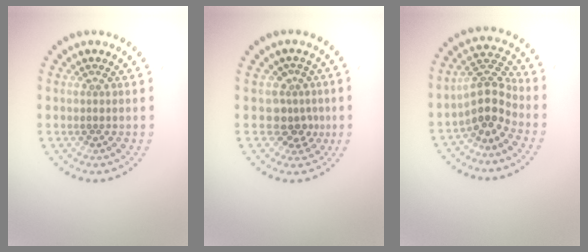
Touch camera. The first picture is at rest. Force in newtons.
{"total": 2.6, "press": 1.9, "slide": 1.7}
{"total": 3.7, "press": 3.2, "slide": 2.0}